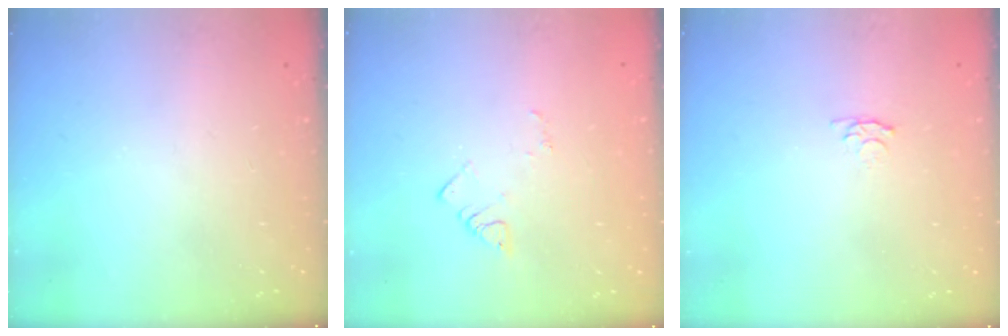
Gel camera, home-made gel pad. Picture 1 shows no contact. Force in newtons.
{"total": 3.9, "press": 3.9, "slide": 0.5}
{"total": 3.0, "press": 3.0, "slide": 0.5}